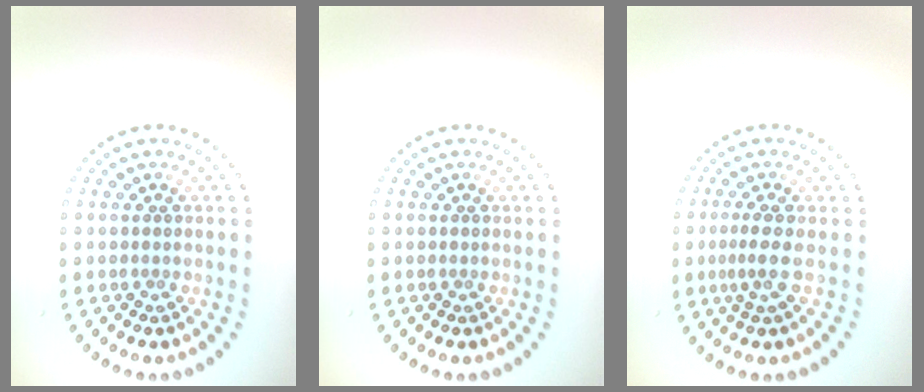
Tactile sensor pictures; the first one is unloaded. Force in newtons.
{"total": 0.0}
{"total": 2.1, "press": 1.4, "slide": 1.6}